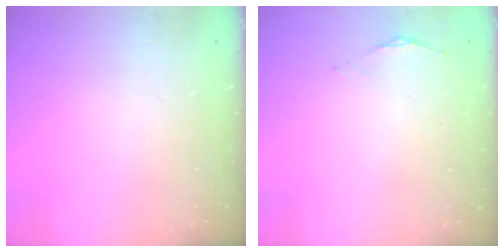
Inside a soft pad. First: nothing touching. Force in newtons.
{"total": 0.5, "press": 0.4, "slide": 0.3}